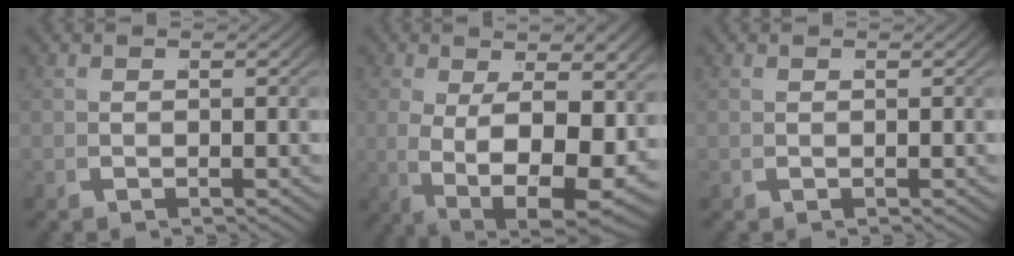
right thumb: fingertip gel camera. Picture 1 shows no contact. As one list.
[{"total": 11.1, "force": [-1.0, 5.9, 9.4], "torque": [-0.171, -0.045, 0.014]}, {"total": 0.0}]